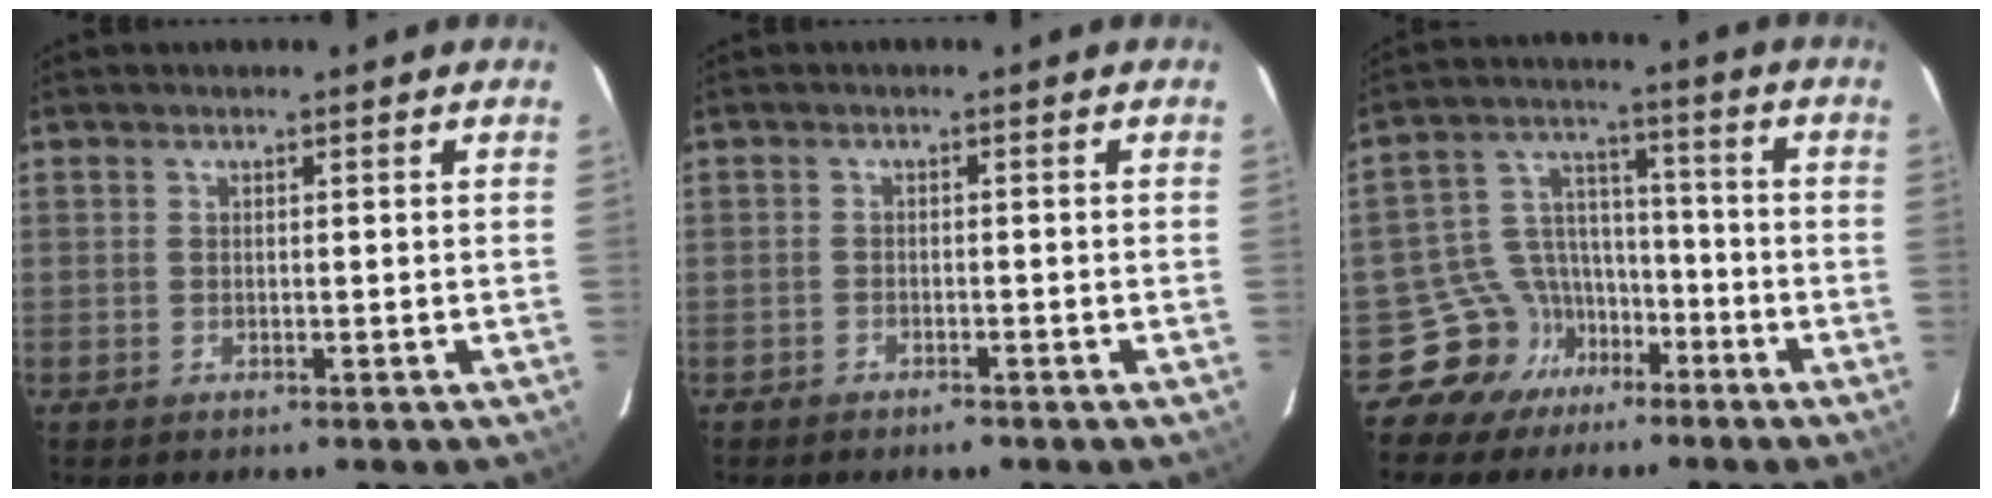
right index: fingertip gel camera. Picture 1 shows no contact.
{"total": 1.8, "force": [-1.5, 0.8, 0.7], "torque": [-0.021, 0.002, -0.026]}
{"total": 9.4, "force": [-6.5, 6.8, 0.2], "torque": [-0.012, 0.054, -0.112]}